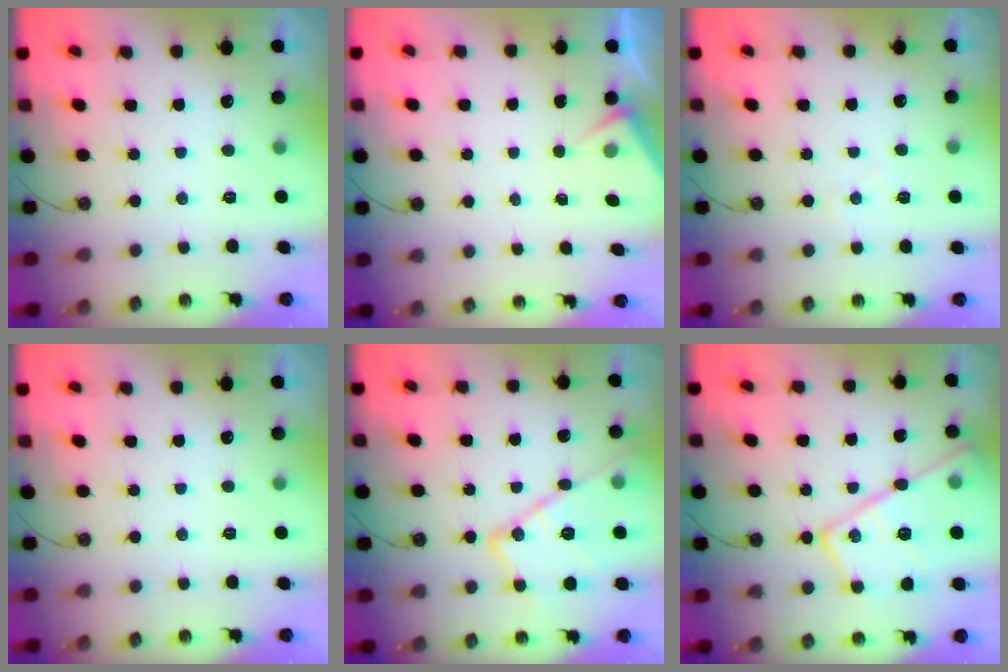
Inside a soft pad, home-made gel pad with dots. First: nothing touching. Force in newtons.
{"total": 2.8, "press": 2.7, "slide": 0.4}
{"total": 3.0, "press": 3.0, "slide": 0.5}
{"total": 0.0}
{"total": 18.5, "press": 18.4, "slide": 1.7}
{"total": 21.2, "press": 21.1, "slide": 1.9}